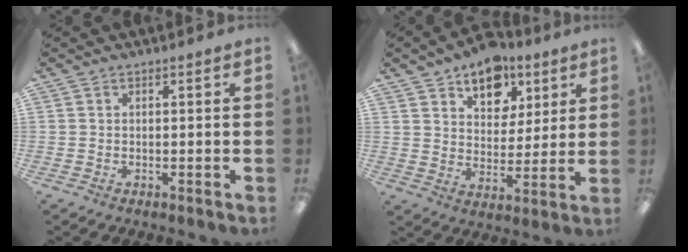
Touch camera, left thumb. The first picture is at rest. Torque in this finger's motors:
{"motor_torque": [0.14, 0.23, -0.23, 0.06, 0.08]}